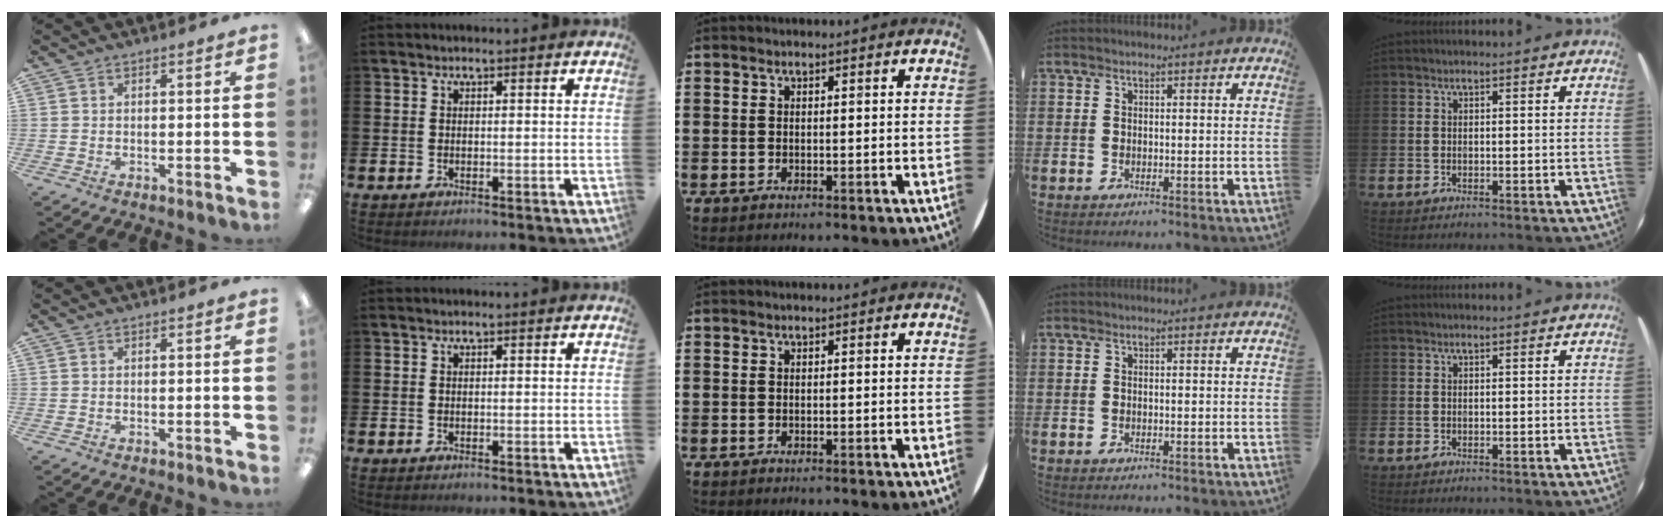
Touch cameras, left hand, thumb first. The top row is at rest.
{}